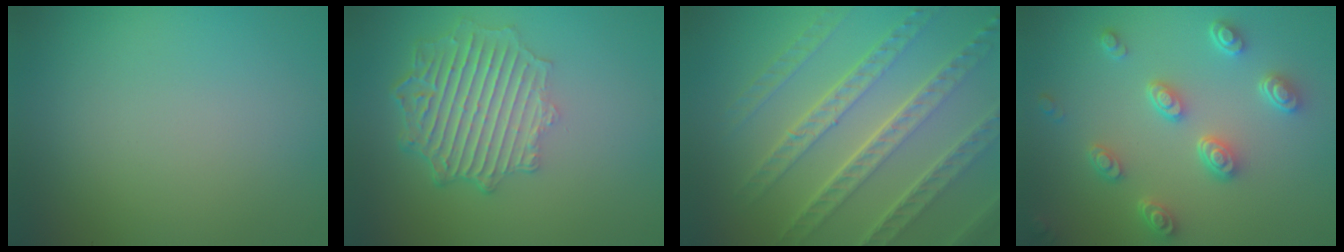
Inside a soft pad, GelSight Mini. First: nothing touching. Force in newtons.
{"total": 6.4, "press": 4.9, "slide": 4.2}
{"total": 8.0, "press": 5.6, "slide": 5.8}
{"total": 4.4, "press": 3.6, "slide": 2.6}